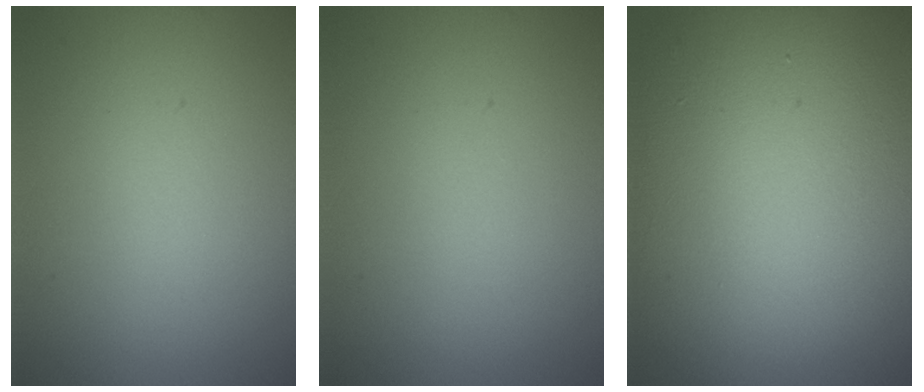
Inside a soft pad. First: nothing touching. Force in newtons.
{"total": 0.0}
{"total": 19.2, "press": 19.2, "slide": 1.4}